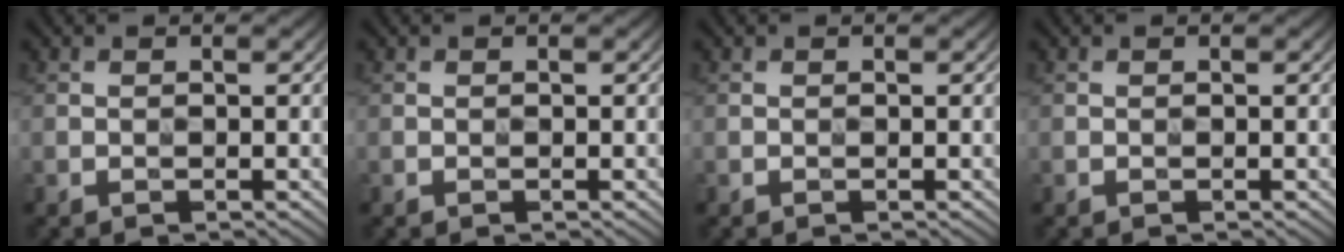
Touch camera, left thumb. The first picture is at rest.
{"total": 0.0}
{"total": 0.0}
{"total": 0.0}